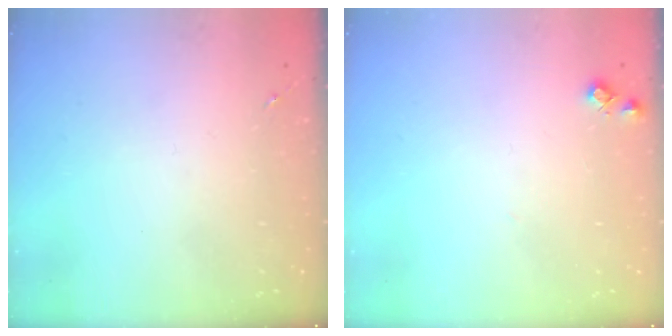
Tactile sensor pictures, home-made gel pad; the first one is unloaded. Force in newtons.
{"total": 6.6, "press": 6.6, "slide": 0.6}